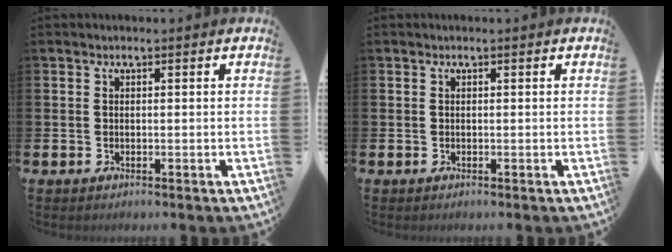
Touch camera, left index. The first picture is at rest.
{"total": 0.0}